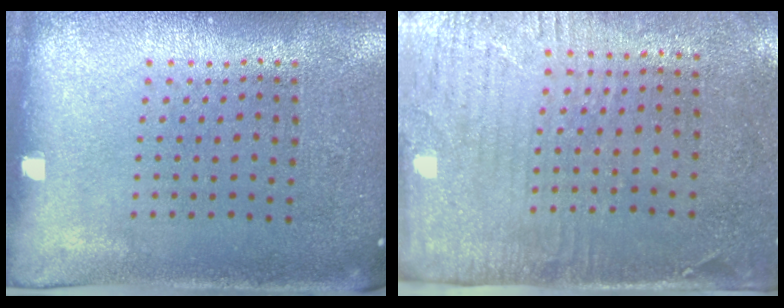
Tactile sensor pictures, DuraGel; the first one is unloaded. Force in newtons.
{"total": 2.9, "press": 2.4, "slide": 1.7}